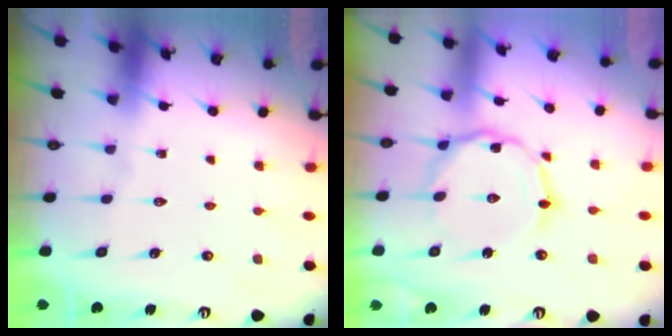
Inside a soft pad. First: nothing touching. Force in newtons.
{"total": 8.0, "press": 8.0, "slide": 0.5}